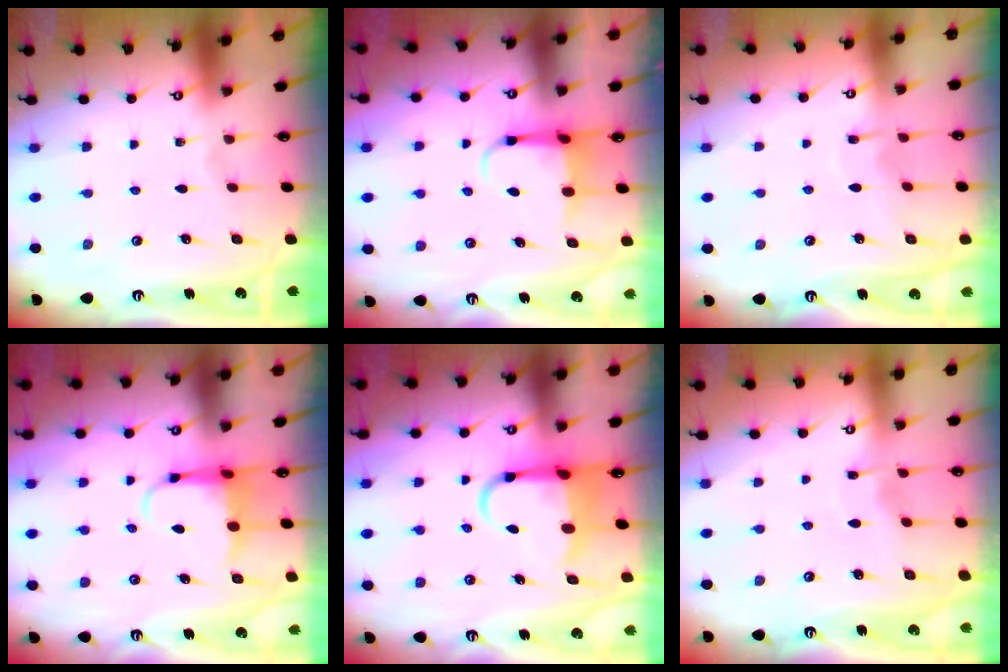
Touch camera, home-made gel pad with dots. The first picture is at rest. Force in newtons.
{"total": 4.7, "press": 4.7, "slide": 0.6}
{"total": 7.4, "press": 7.4, "slide": 0.5}
{"total": 5.3, "press": 5.1, "slide": 1.3}
{"total": 6.9, "press": 6.8, "slide": 1.5}
{"total": 4.0, "press": 4.0, "slide": 0.6}